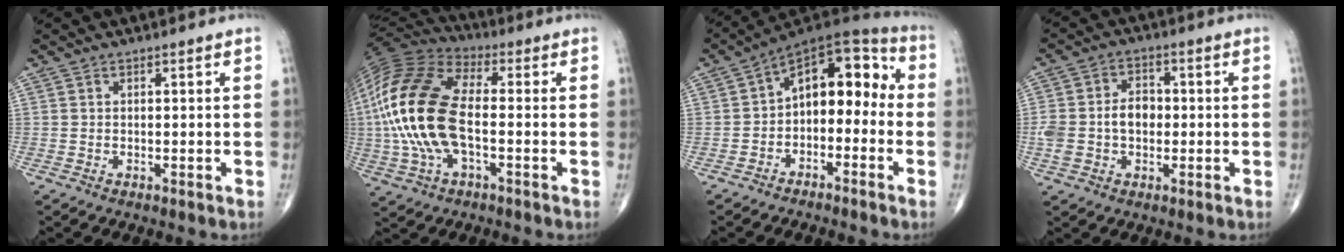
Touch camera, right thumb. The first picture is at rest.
{"total": 20.7, "force": [-1.8, 10.2, 18.0], "torque": [-0.395, 0.022, -0.036]}
{"total": 13.0, "force": [-1.4, 8.1, 10.1], "torque": [-0.106, 0.057, -0.037]}
{"total": 8.2, "force": [-0.4, 5.8, 5.7], "torque": [-0.104, 0.024, -0.008]}